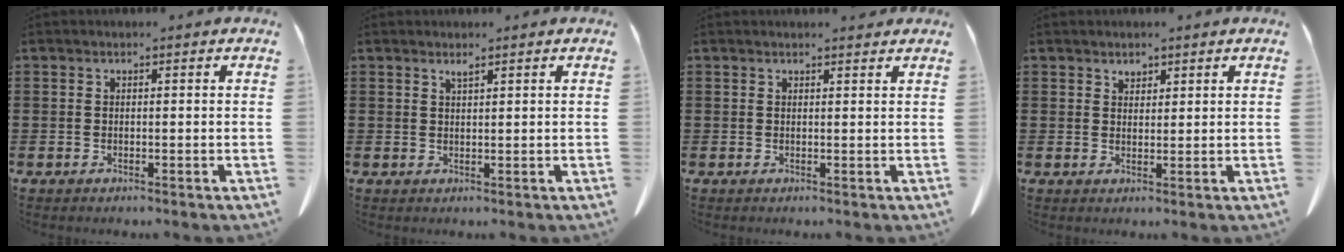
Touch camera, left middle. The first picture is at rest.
{"total": 1.2, "force": [1.0, 0.0, 0.6], "torque": [-0.015, -0.005, 0.020]}
{"total": 1.0, "force": [1.0, 0.0, 0.4], "torque": [-0.009, -0.001, 0.018]}
{"total": 1.6, "force": [1.5, 0.6, 0.3], "torque": [-0.001, -0.006, 0.028]}